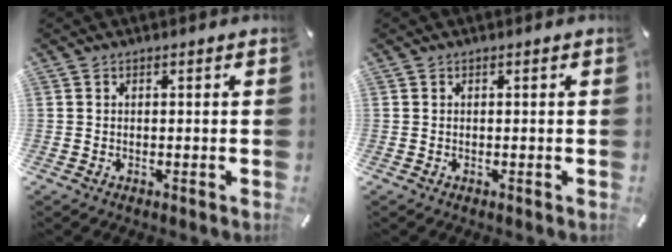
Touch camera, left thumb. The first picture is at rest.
{"total": 0.0}